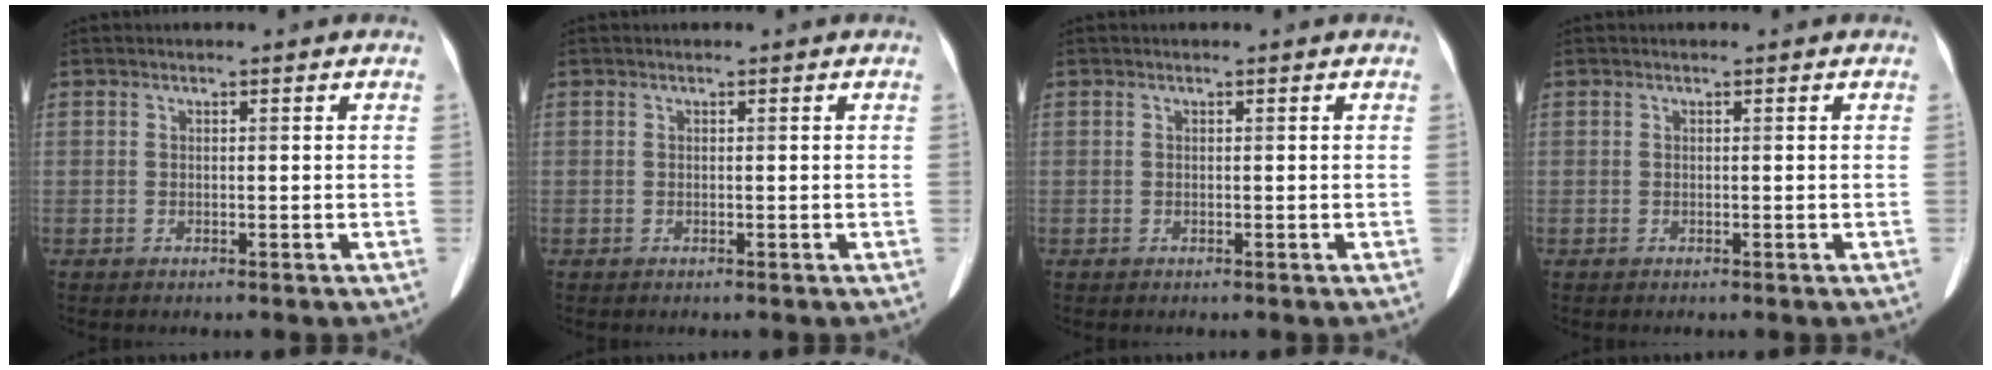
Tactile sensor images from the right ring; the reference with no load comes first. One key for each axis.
{"total": 0.0}
{"total": 0.0}
{"total": 0.0}